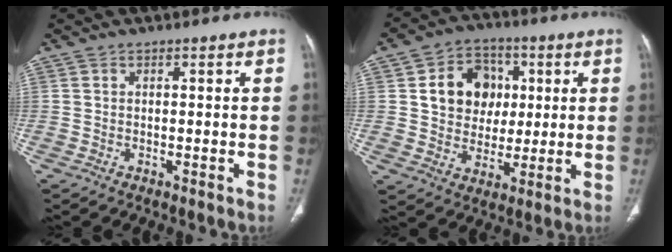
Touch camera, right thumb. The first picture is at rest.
{"total": 12.5, "force": [2.7, 10.5, 6.3], "torque": [-0.054, 0.002, 0.046]}